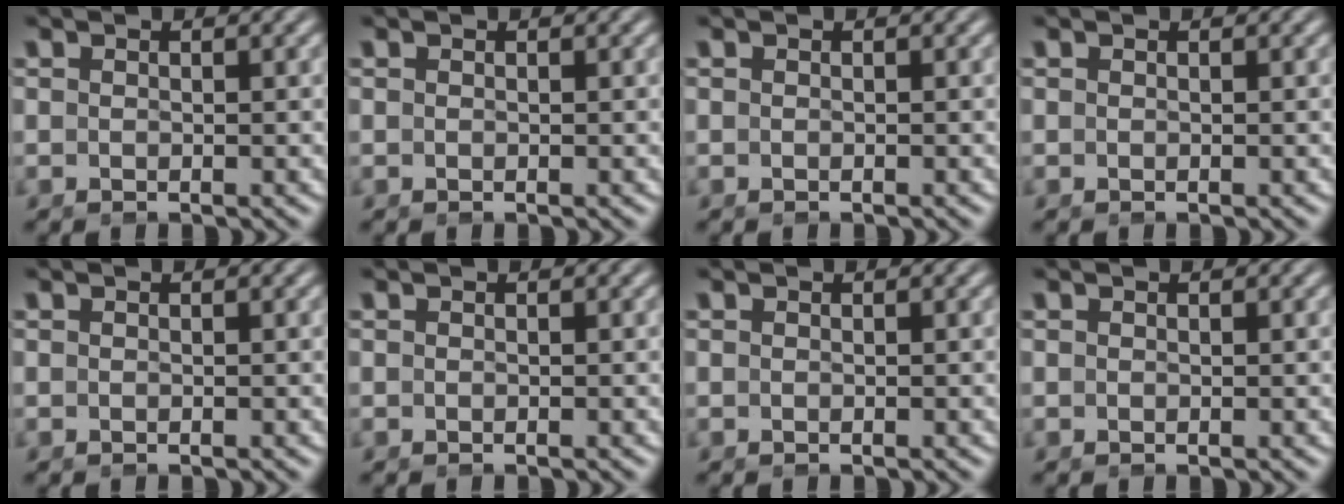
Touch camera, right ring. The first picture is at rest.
{"total": 0.0}
{"total": 0.0}
{"total": 0.0}
{"total": 0.0}
{"total": 0.0}
{"total": 0.0}
{"total": 0.0}